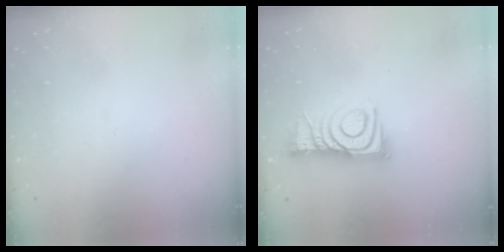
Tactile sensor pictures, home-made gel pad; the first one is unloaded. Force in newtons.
{"total": 11.4, "press": 11.4, "slide": 0.6}